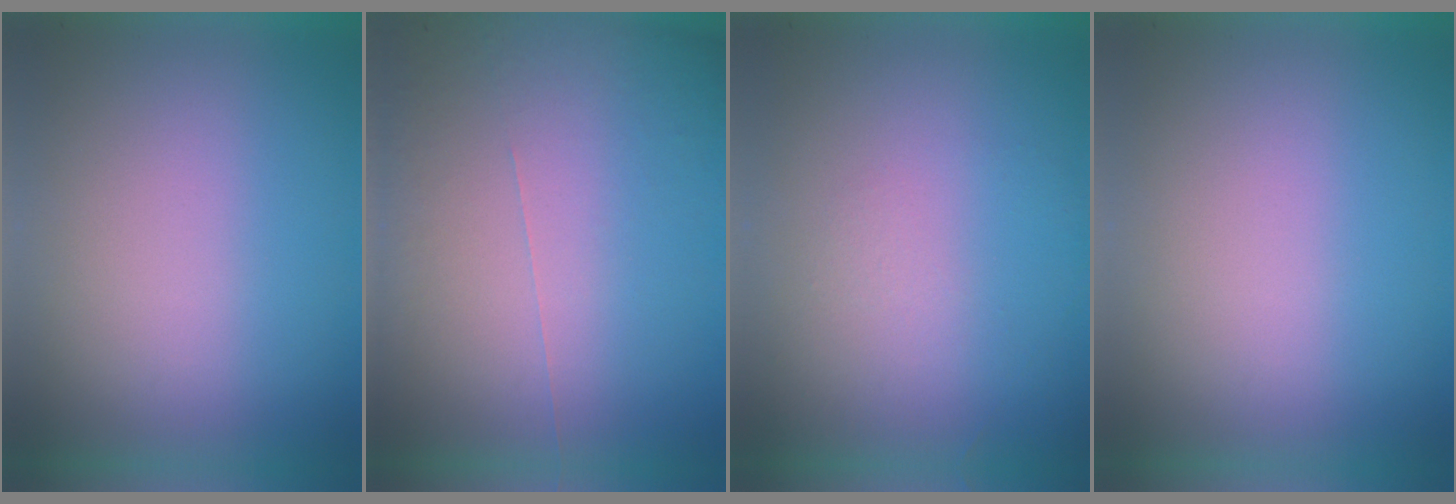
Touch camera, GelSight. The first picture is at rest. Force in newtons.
{"total": 5.6}
{"total": 1.3}
{"total": 0.0}